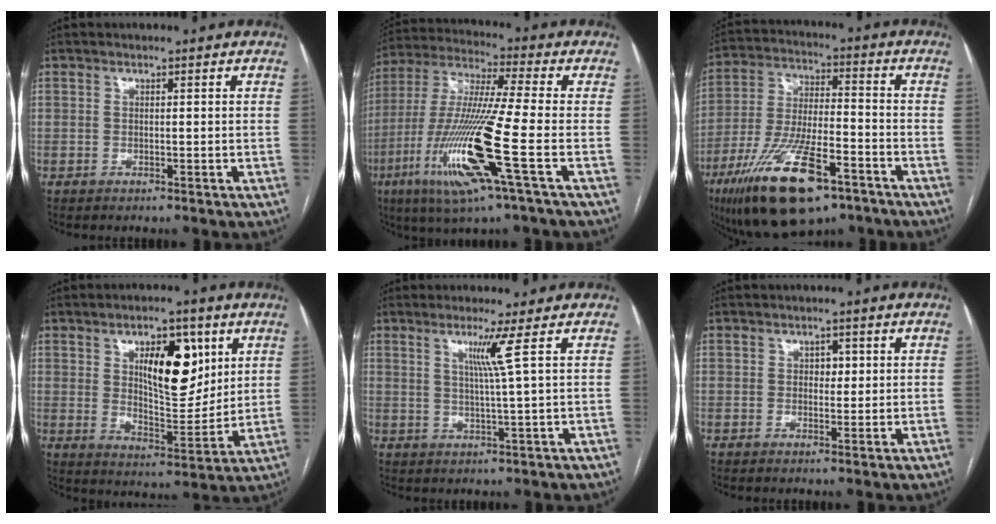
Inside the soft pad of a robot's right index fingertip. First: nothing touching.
{"total": 17.9, "force": [-6.3, -0.3, 16.7], "torque": [-0.358, -0.025, -0.125]}
{"total": 18.9, "force": [-11.0, 5.2, 14.4], "torque": [-0.295, -0.026, -0.192]}
{"total": 15.9, "force": [5.5, 7.7, 12.8], "torque": [-0.187, 0.008, 0.097]}
{"total": 4.2, "force": [1.7, -1.8, 3.5], "torque": [-0.071, -0.010, 0.039]}
{"total": 1.8, "force": [0.4, 1.2, 1.3], "torque": [-0.016, 0.004, 0.008]}